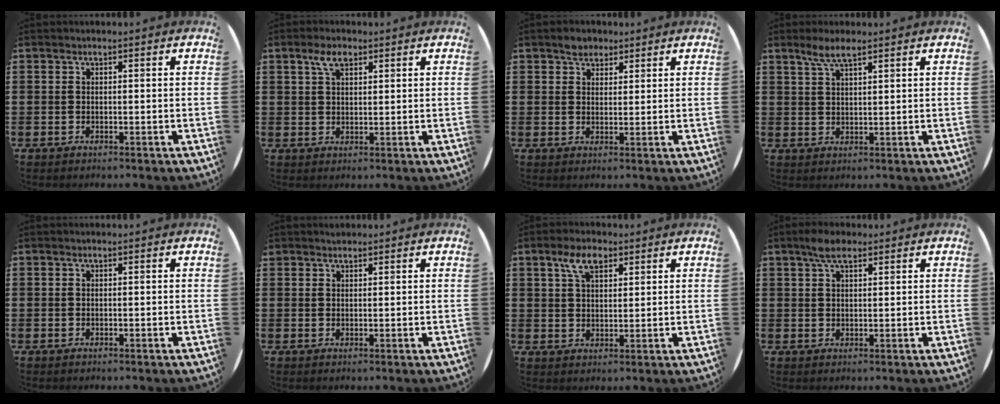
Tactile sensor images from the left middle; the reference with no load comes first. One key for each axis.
{"total": 3.4, "fx": 2.3, "fy": 1.6, "fz": 2.0, "tx": -0.036, "ty": 0.006, "tz": 0.039}
{"total": 2.6, "fx": 2.2, "fy": 1.3, "fz": 0.2, "tx": 0.001, "ty": 0.002, "tz": 0.041}
{"total": 3.8, "fx": 2.8, "fy": 0.8, "fz": 2.5, "tx": -0.052, "ty": 0.006, "tz": 0.049}
{"total": 0.0}
{"total": 0.9, "fx": 0.8, "fy": 0.3, "fz": -0.1, "tx": 0.002, "ty": 0.003, "tz": 0.015}
{"total": 4.9, "fx": 3.1, "fy": 2.4, "fz": 3.0, "tx": -0.058, "ty": 0.007, "tz": 0.054}
{"total": 3.3, "fx": 2.5, "fy": 1.3, "fz": 1.7, "tx": -0.030, "ty": 0.003, "tz": 0.043}